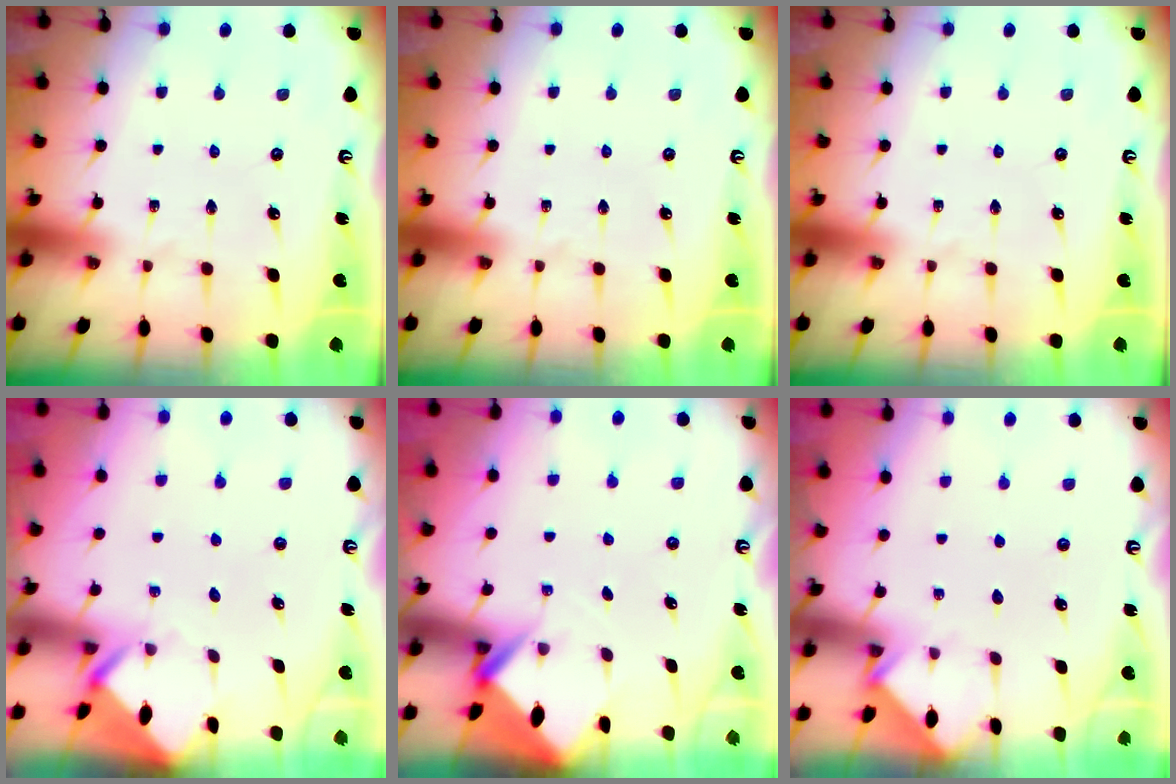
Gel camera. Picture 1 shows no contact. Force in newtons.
{"total": 0.0}
{"total": 0.0}
{"total": 3.1, "press": 3.1, "slide": 0.1}
{"total": 2.7, "press": 2.7, "slide": 0.1}
{"total": 2.5, "press": 2.5, "slide": 0.4}